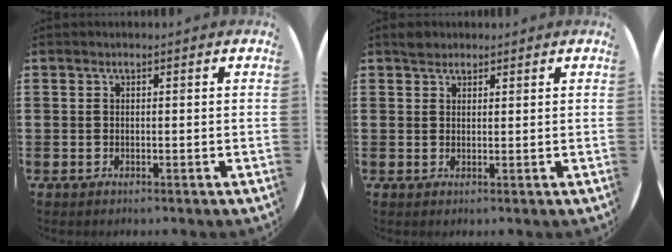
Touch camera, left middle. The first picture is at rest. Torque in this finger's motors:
{"motor_torque": [0.41, -0.37, 0.03, 0.01]}